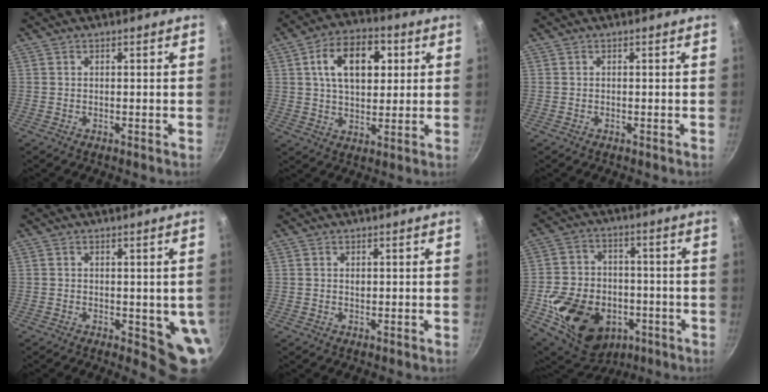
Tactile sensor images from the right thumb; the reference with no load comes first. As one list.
[{"total": 13.7, "force": [3.6, 8.5, 10.1], "torque": [-0.136, 0.004, 0.051]}, {"total": 0.0}, {"total": 7.7, "force": [-1.2, 3.3, 6.9], "torque": [-0.055, -0.009, -0.011]}, {"total": 0.7, "force": [0.2, 0.5, 0.5], "torque": [-0.006, 0.001, 0.004]}, {"total": 20.4, "force": [-5.8, 15.5, 12.0], "torque": [-0.194, 0.039, -0.077]}]